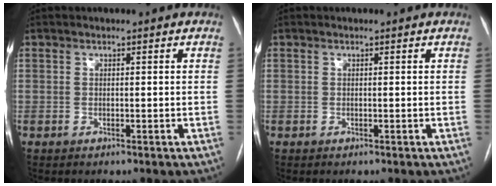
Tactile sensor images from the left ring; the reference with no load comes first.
{"total": 0.0}